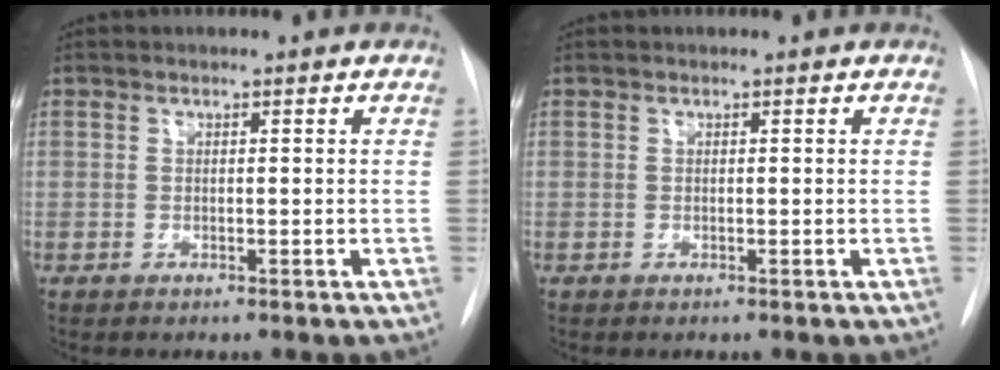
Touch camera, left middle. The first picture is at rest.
{"total": 0.0}